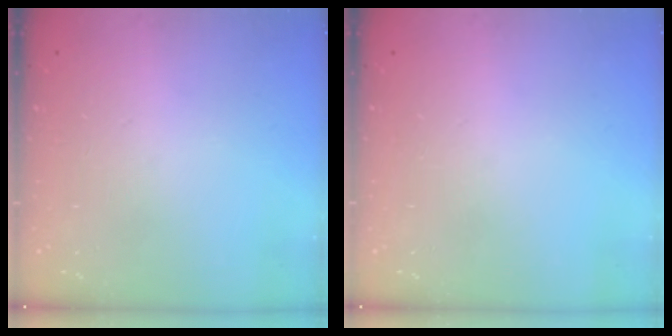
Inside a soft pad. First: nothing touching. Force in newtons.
{"total": 0.0}